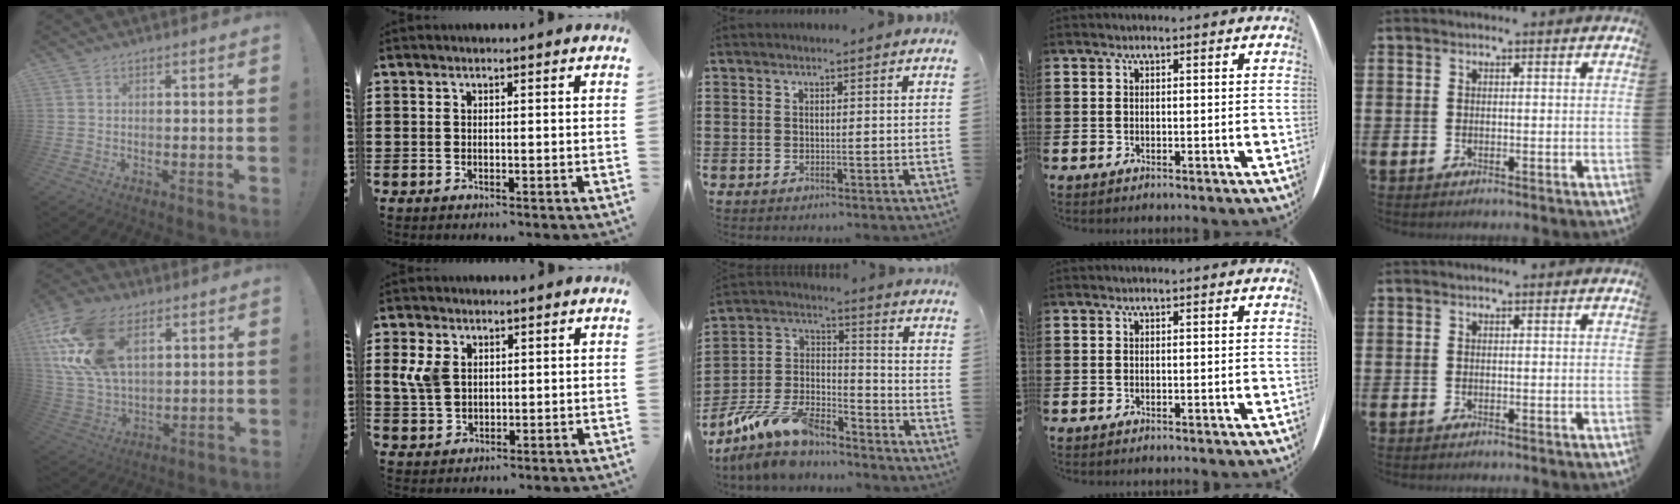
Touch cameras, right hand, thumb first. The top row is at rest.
{"thumb": {"total": 21.5, "force": [8.7, 13.5, 14.3], "torque": [-0.287, -0.025, 0.164]}, "index": {"total": 4.8, "force": [1.4, 3.4, 3.1], "torque": [-0.088, 0.006, 0.022]}, "middle": {"total": 12.0, "force": [-10.0, 3.5, 5.6], "torque": [-0.126, 0.019, -0.201]}}